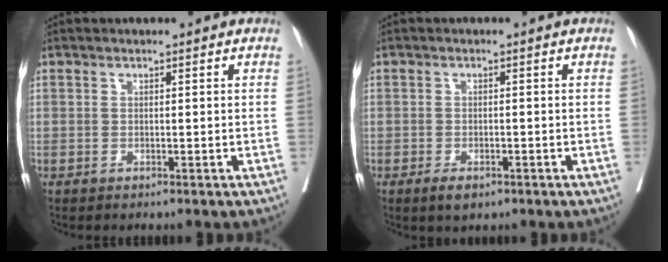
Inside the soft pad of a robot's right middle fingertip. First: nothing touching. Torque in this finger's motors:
{"motor_torque": [0.55, -0.35, 0.18, 0.04]}